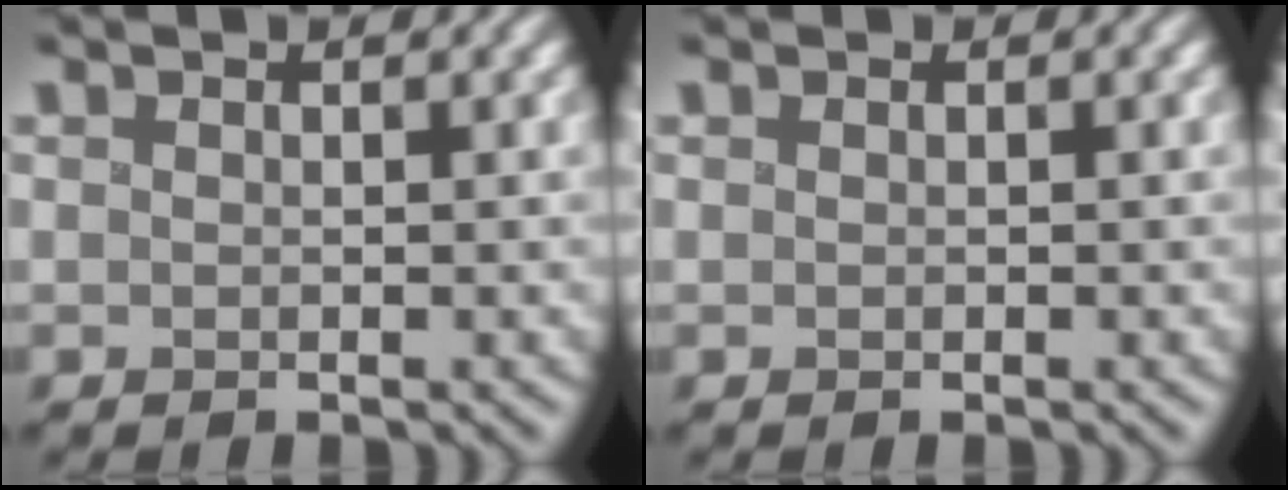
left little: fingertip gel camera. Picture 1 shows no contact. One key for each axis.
{"total": 0.0}